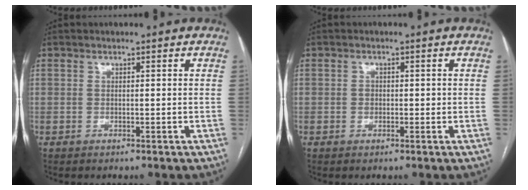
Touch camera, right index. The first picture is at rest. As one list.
[{"total": 1.2, "force": [-0.1, 1.1, 0.6], "torque": [-0.009, 0.003, -0.001]}]